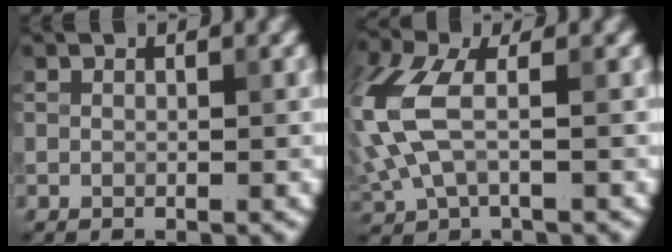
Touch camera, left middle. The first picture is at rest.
{"total": 6.5, "force": [0.2, 3.3, 5.6], "torque": [-0.155, 0.007, -0.005]}